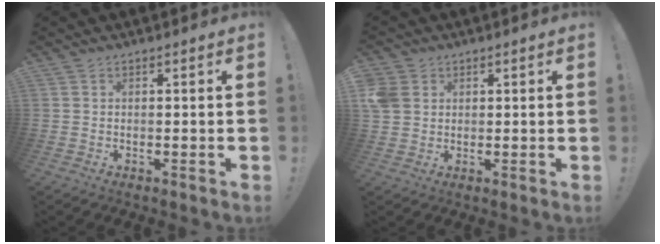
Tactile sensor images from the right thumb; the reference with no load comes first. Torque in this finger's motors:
{"motor_torque": [0.29, 0.56, 1.01, 1.01, 0.44]}